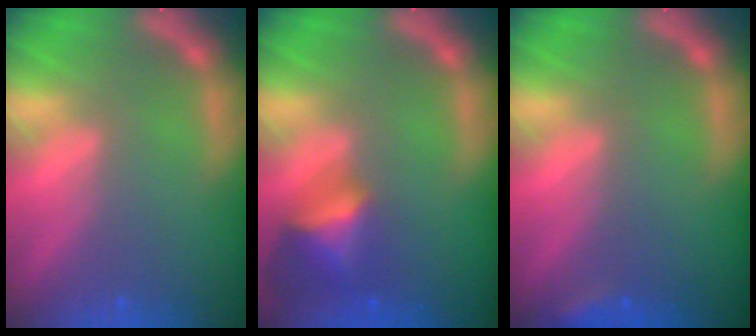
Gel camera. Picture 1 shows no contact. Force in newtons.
{"total": 4.5}
{"total": 1.4}